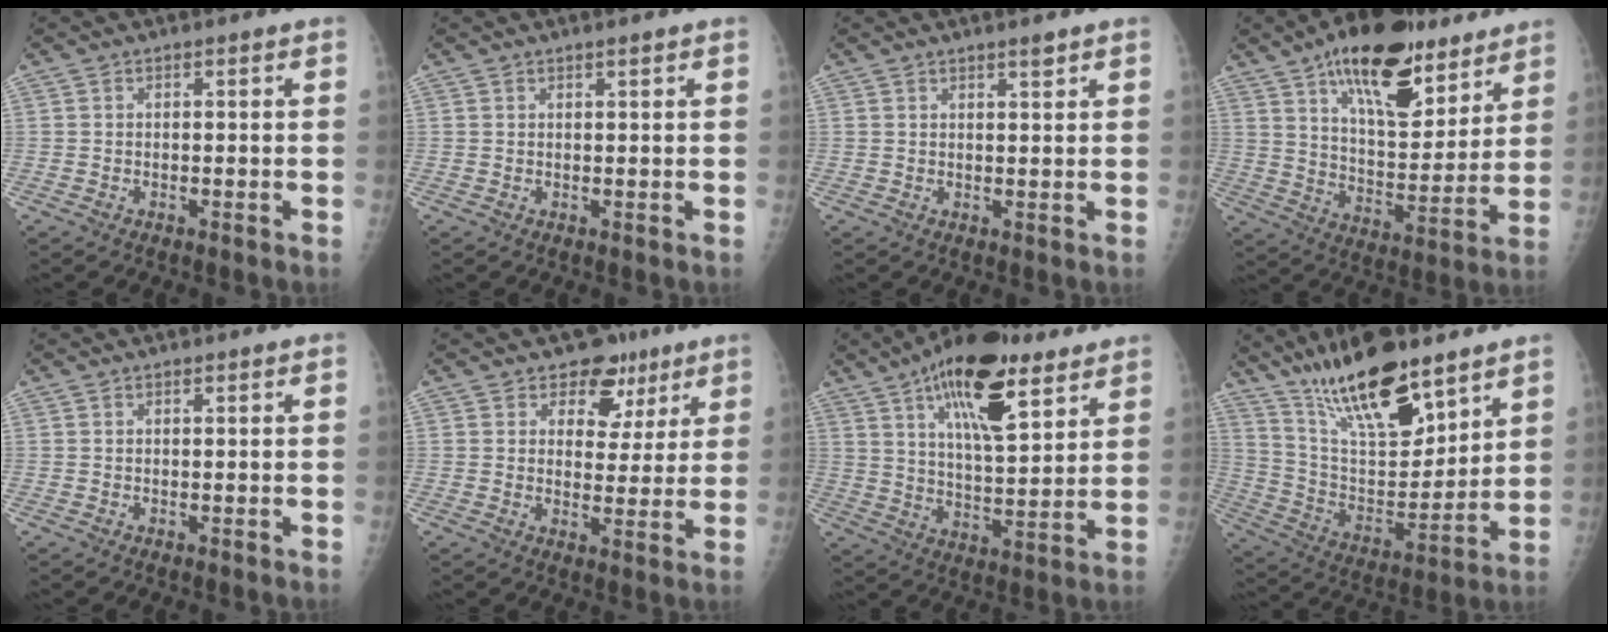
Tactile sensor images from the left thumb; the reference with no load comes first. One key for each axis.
{"total": 0.7, "fx": 0.6, "fy": 0.0, "fz": 0.4, "tx": -0.006, "ty": -0.004, "tz": 0.012}
{"total": 1.8, "fx": 1.4, "fy": 0.3, "fz": 1.0, "tx": -0.013, "ty": -0.010, "tz": 0.023}
{"total": 22.3, "fx": 13.8, "fy": 9.8, "fz": 14.5, "tx": -0.186, "ty": -0.058, "tz": 0.225}
{"total": 0.5, "fx": 0.4, "fy": 0.2, "fz": 0.3, "tx": -0.006, "ty": -0.003, "tz": 0.007}
{"total": 8.5, "fx": 5.3, "fy": 6.1, "fz": 2.8, "tx": 0.008, "ty": -0.018, "tz": 0.074}
{"total": 20.1, "fx": 11.2, "fy": 7.7, "fz": 14.8, "tx": -0.215, "ty": -0.042, "tz": 0.181}
{"total": 22.0, "fx": 15.4, "fy": 7.3, "fz": 13.8, "tx": -0.207, "ty": -0.073, "tz": 0.280}